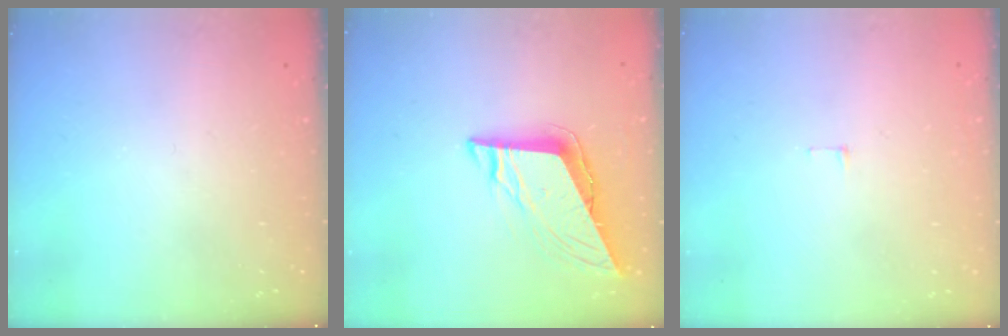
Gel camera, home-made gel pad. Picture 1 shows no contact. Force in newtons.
{"total": 8.9, "press": 8.8, "slide": 1.4}
{"total": 3.8, "press": 3.8, "slide": 0.3}